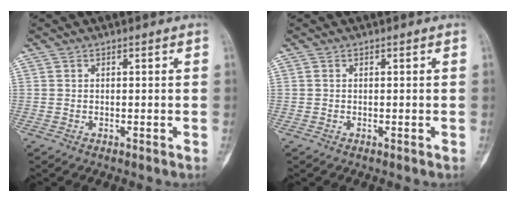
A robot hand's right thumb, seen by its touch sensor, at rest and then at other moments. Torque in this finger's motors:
{"motor_torque": [0.14, 0.11, 0.24, -0.30, 0.12]}